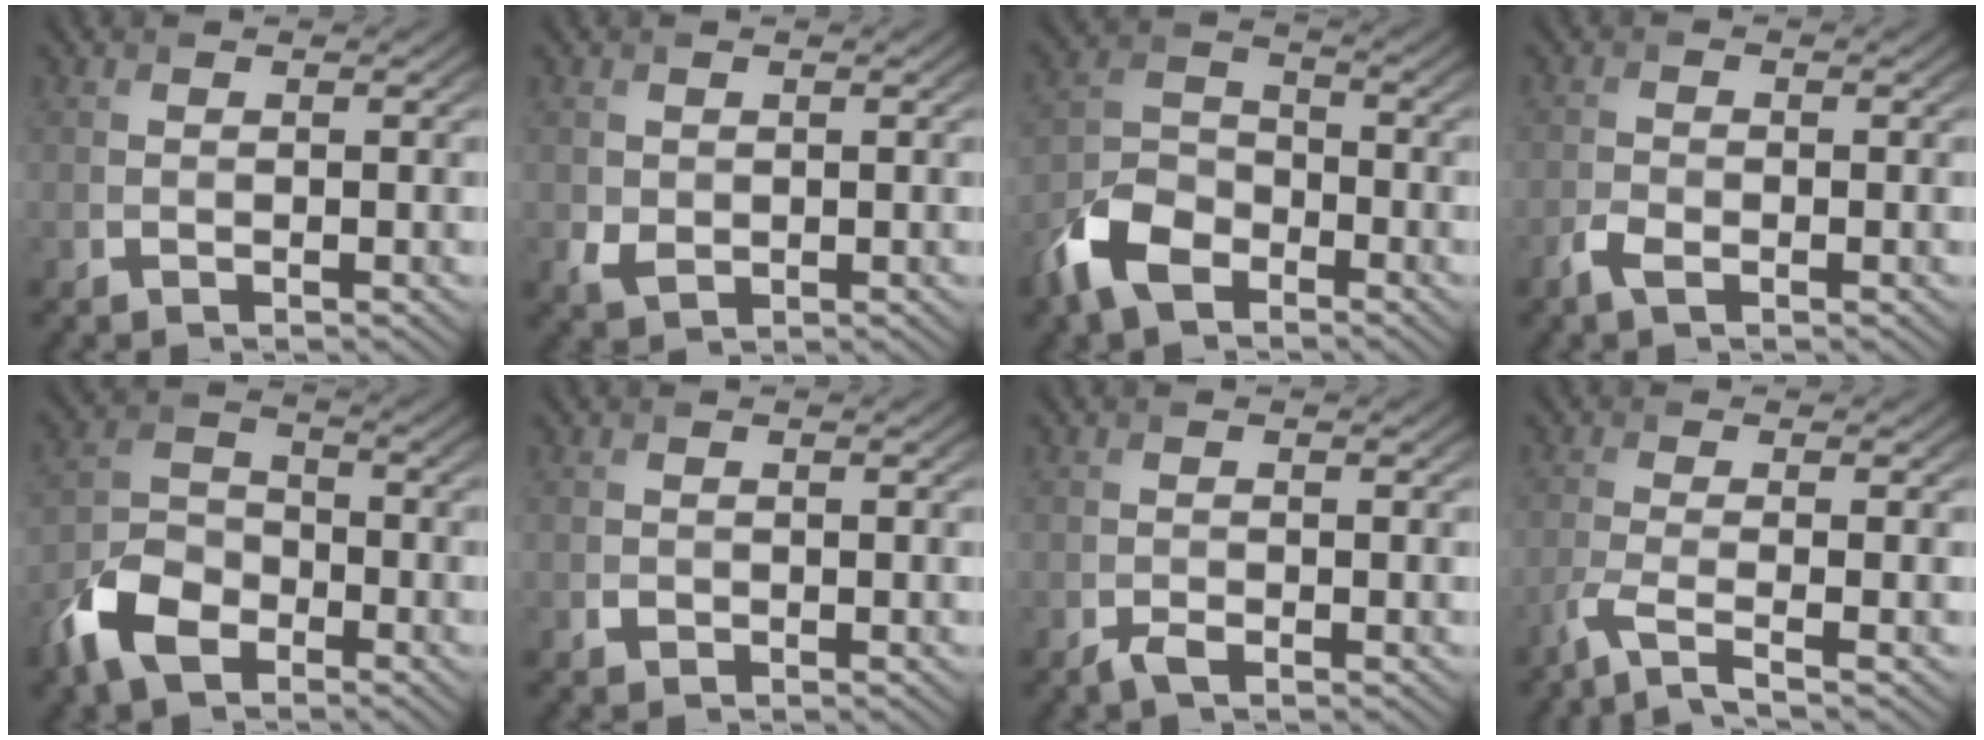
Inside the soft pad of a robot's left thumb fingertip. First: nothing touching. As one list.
[{"total": 2.0, "force": [0.0, 1.8, 1.0], "torque": [-0.024, -0.009, 0.003]}, {"total": 8.7, "force": [-5.3, 4.9, 4.8], "torque": [-0.111, -0.004, -0.121]}, {"total": 2.1, "force": [-1.3, 0.9, 1.4], "torque": [-0.033, -0.002, -0.032]}, {"total": 8.5, "force": [-5.0, 5.0, 4.7], "torque": [-0.110, -0.003, -0.114]}, {"total": 0.8, "force": [-0.3, 0.7, 0.2], "torque": [-0.002, -0.005, -0.007]}, {"total": 1.4, "force": [-0.9, 0.6, 0.9], "torque": [-0.018, -0.002, -0.018]}, {"total": 3.7, "force": [-2.2, 0.5, 2.9], "torque": [-0.050, -0.001, -0.067]}]